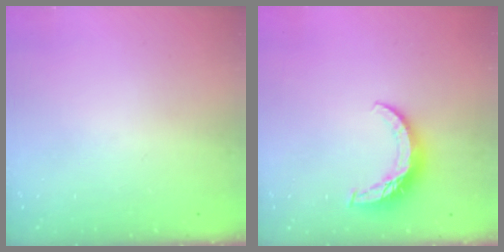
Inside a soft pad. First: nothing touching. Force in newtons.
{"total": 8.6, "press": 8.5, "slide": 0.8}